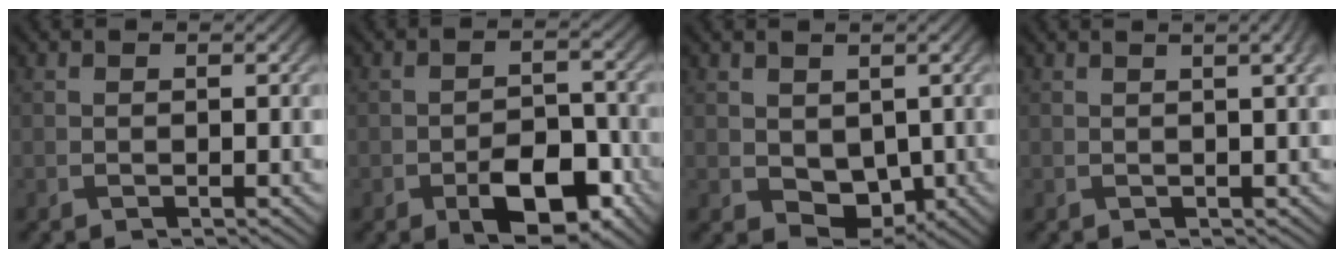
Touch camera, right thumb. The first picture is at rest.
{"total": 7.9, "force": [-3.9, 4.0, 5.5], "torque": [-0.082, -0.004, -0.059]}
{"total": 4.5, "force": [0.5, 3.3, 3.0], "torque": [-0.066, -0.015, 0.013]}
{"total": 3.8, "force": [1.5, 1.1, 3.3], "torque": [-0.036, 0.014, 0.007]}